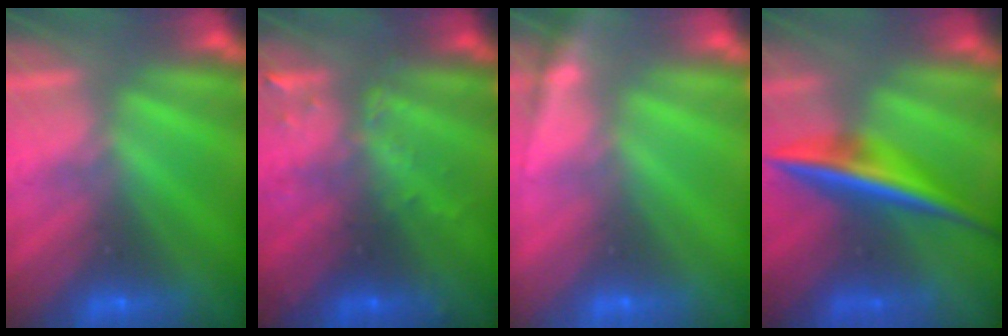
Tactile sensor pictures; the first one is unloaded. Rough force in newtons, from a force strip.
{"total": 3.0}
{"total": 1.4}
{"total": 7.1}